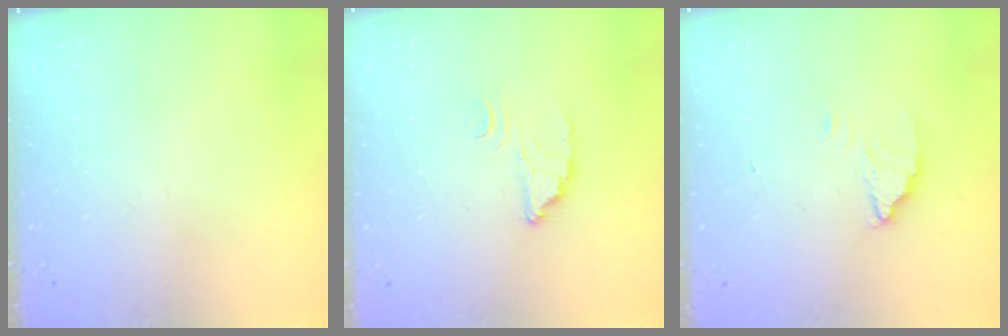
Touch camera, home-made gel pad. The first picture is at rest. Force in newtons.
{"total": 3.4, "press": 3.4, "slide": 0.2}
{"total": 1.8, "press": 1.8, "slide": 0.1}